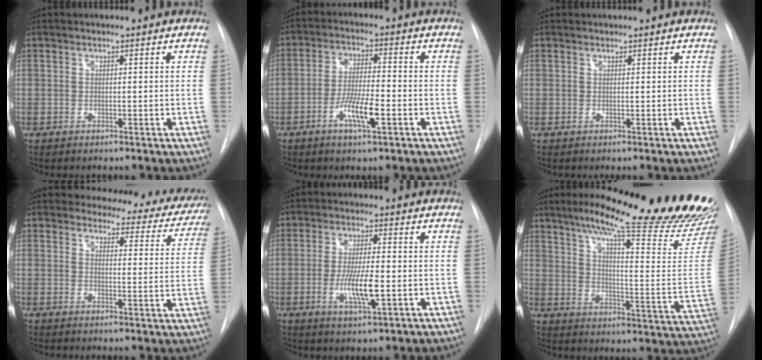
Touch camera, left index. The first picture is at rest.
{"total": 7.1, "force": [-3.4, 1.0, 6.1], "torque": [-0.118, -0.010, -0.063]}
{"total": 0.0}
{"total": 14.7, "force": [13.8, 4.5, 2.3], "torque": [0.013, -0.069, 0.124]}
{"total": 7.3, "force": [-2.0, 1.2, 7.0], "torque": [-0.133, -0.016, -0.035]}
{"total": 28.0, "force": [22.8, 0.8, 16.2], "torque": [-0.220, -0.091, 0.299]}